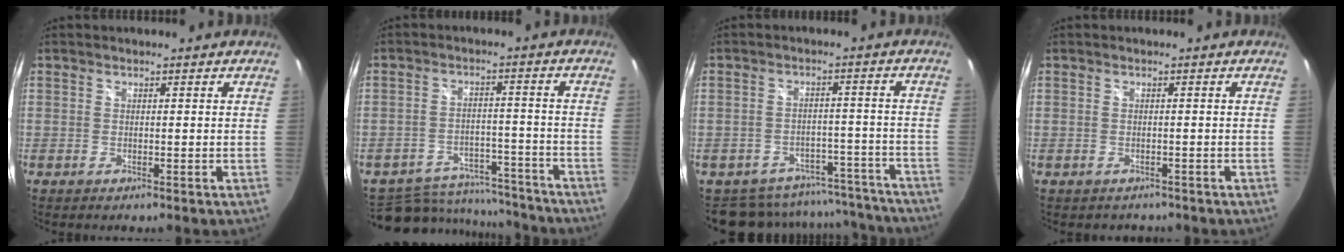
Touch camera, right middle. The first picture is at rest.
{"total": 15.0, "force": [-12.9, 6.7, 3.9], "torque": [-0.095, 0.020, -0.161]}
{"total": 15.0, "force": [-13.3, 6.5, 2.1], "torque": [-0.044, 0.042, -0.160]}
{"total": 2.2, "force": [-1.6, 1.4, 0.4], "torque": [-0.013, -0.007, -0.019]}